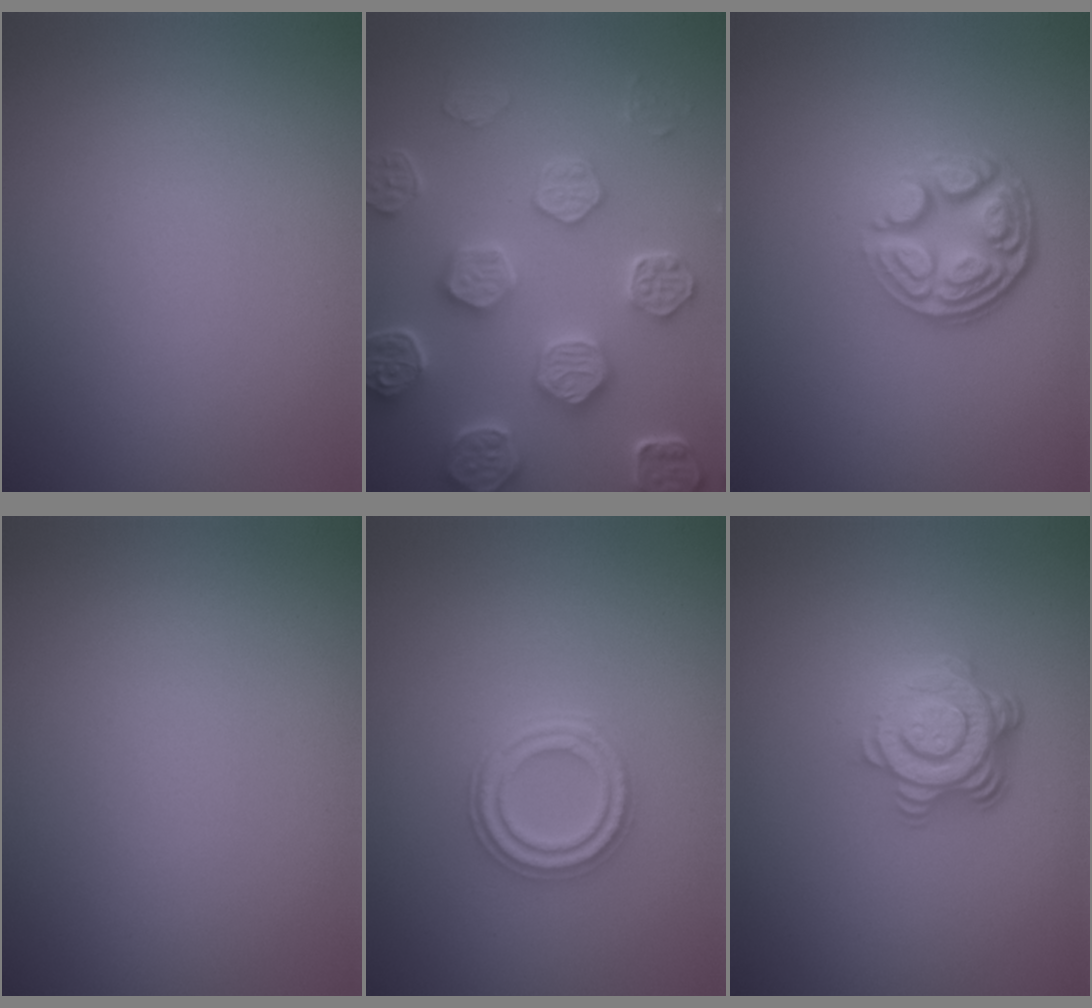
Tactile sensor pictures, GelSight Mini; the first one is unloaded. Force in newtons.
{"total": 7.3, "press": 6.0, "slide": 4.0}
{"total": 4.8, "press": 3.5, "slide": 3.3}
{"total": 0.0}
{"total": 2.9, "press": 2.5, "slide": 1.4}
{"total": 4.7, "press": 3.4, "slide": 3.3}